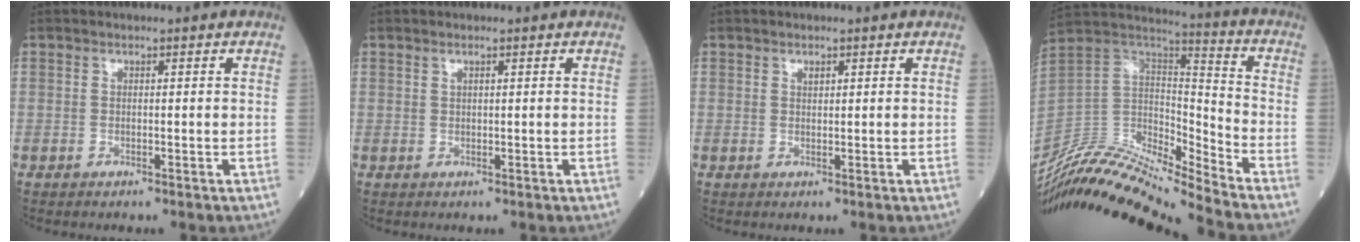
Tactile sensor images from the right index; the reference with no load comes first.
{"total": 0.7, "force": [0.5, 0.0, 0.5], "torque": [-0.010, 0.002, 0.010]}
{"total": 0.8, "force": [0.5, 0.3, 0.5], "torque": [-0.009, -0.002, 0.010]}
{"total": 20.3, "force": [-19.3, 0.2, 6.4], "torque": [-0.126, 0.034, -0.343]}